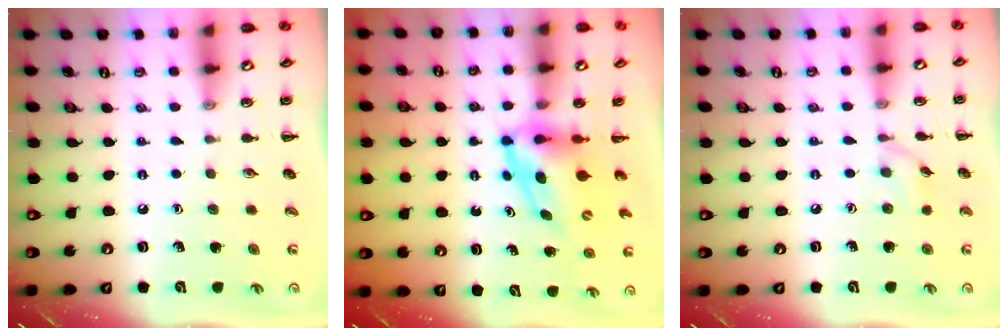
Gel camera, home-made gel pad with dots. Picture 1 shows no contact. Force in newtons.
{"total": 5.5, "press": 5.4, "slide": 1.3}
{"total": 6.0, "press": 6.0, "slide": 0.6}